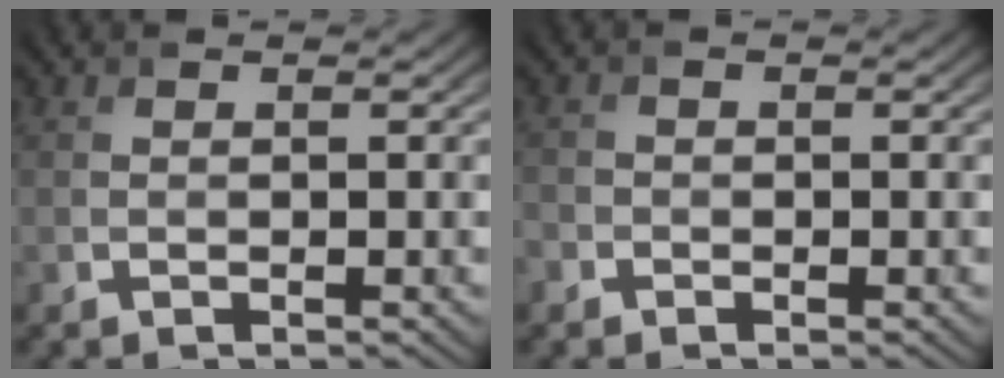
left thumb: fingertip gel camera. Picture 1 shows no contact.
{"total": 1.3, "force": [-1.0, 0.8, 0.1], "torque": [-0.003, -0.003, -0.027]}